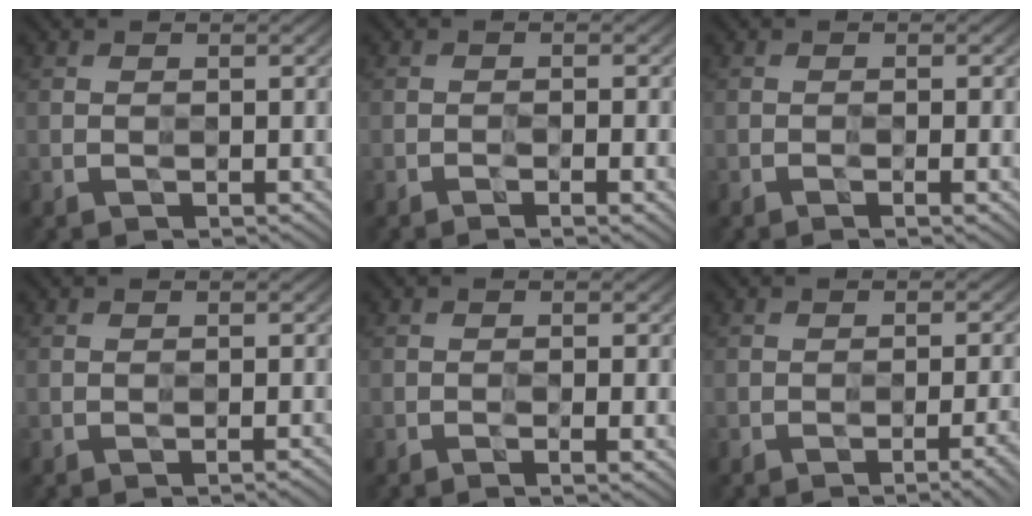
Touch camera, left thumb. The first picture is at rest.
{"total": 2.6, "force": [-1.1, 0.3, 2.3], "torque": [-0.040, 0.001, -0.020]}
{"total": 1.9, "force": [-0.6, 0.2, 1.8], "torque": [-0.031, -0.001, -0.011]}
{"total": 0.9, "force": [-0.6, 0.1, 0.7], "torque": [-0.006, 0.003, -0.014]}
{"total": 2.2, "force": [-0.7, 0.2, 2.1], "torque": [-0.035, 0.001, -0.014]}
{"total": 4.3, "force": [-2.2, 0.8, 3.7], "torque": [-0.048, 0.007, -0.032]}